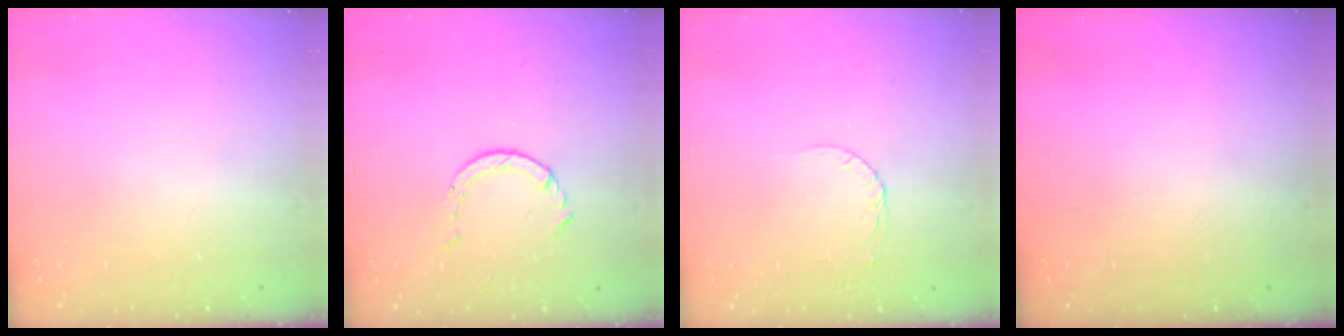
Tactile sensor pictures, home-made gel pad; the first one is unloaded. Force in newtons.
{"total": 3.0, "press": 2.9, "slide": 0.3}
{"total": 2.6, "press": 2.6, "slide": 0.1}
{"total": 0.0}